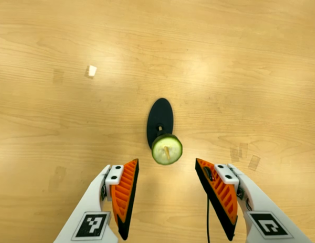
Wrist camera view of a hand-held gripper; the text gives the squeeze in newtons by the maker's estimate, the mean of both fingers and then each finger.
{"total": 0.0}